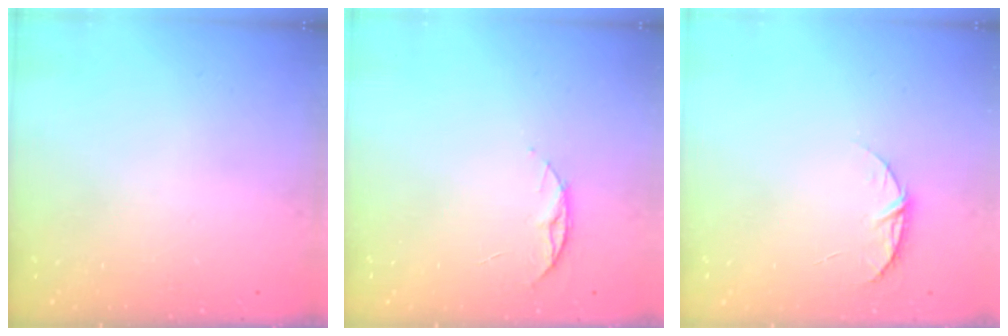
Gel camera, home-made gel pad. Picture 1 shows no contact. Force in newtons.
{"total": 5.5, "press": 5.5, "slide": 0.6}
{"total": 6.1, "press": 6.1, "slide": 0.7}